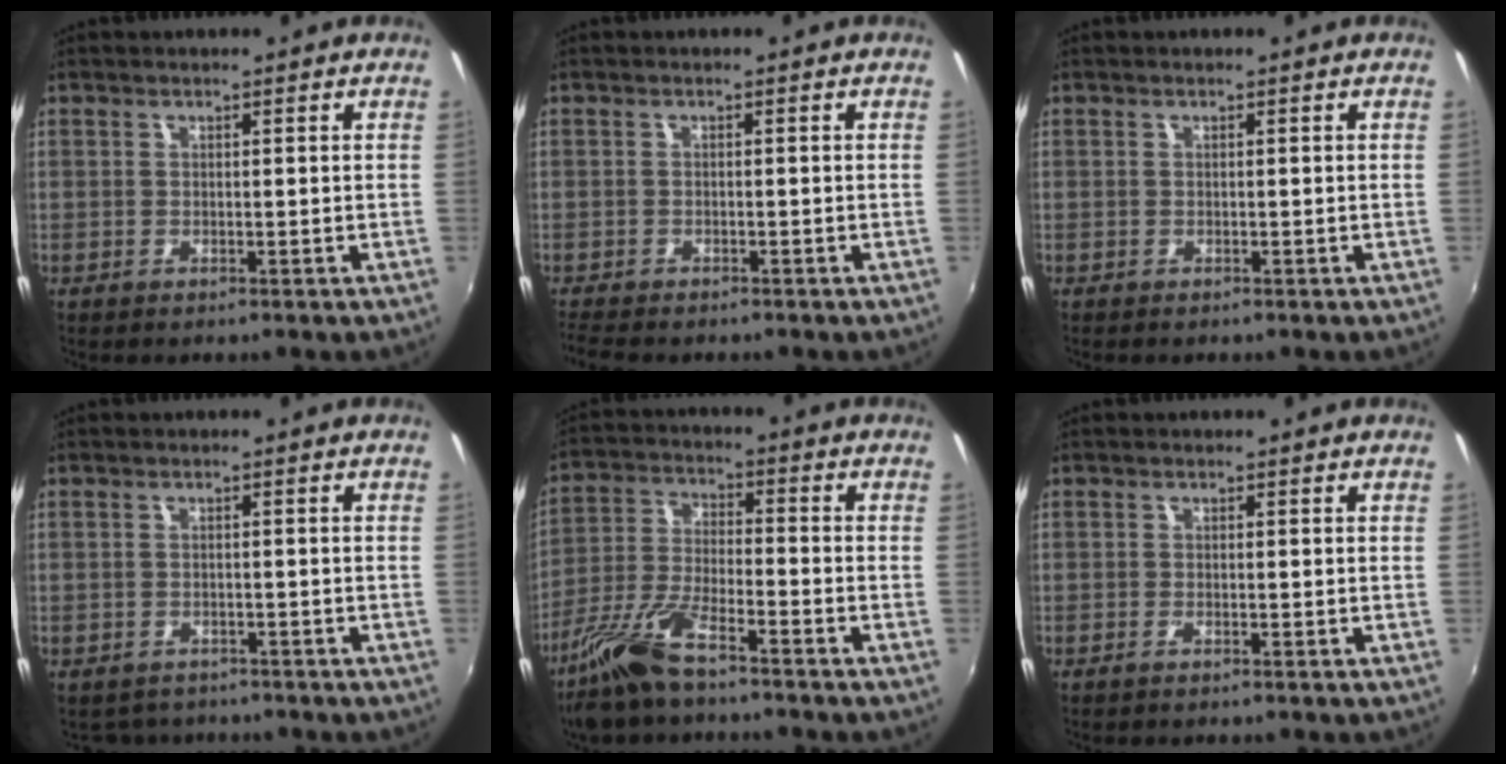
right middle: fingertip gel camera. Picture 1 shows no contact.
{"total": 4.5, "force": [-4.1, 0.8, 1.7], "torque": [-0.047, -0.024, -0.072]}
{"total": 0.0}
{"total": 3.8, "force": [-3.3, 1.9, 0.5], "torque": [-0.017, -0.008, -0.047]}
{"total": 11.7, "force": [-8.4, 3.0, 7.5], "torque": [-0.163, -0.012, -0.169]}
{"total": 0.8, "force": [-0.7, -0.1, 0.5], "torque": [-0.011, -0.002, -0.015]}